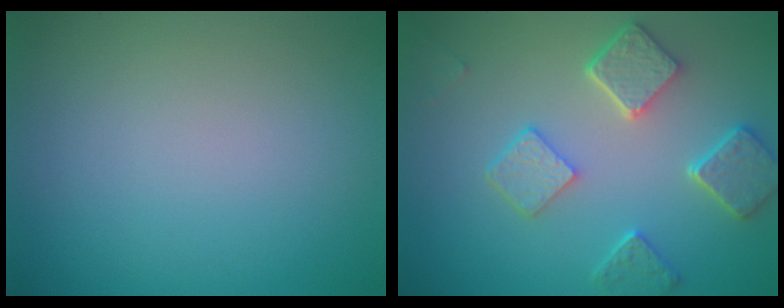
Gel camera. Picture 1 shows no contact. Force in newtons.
{"total": 5.2, "press": 4.1, "slide": 3.2}